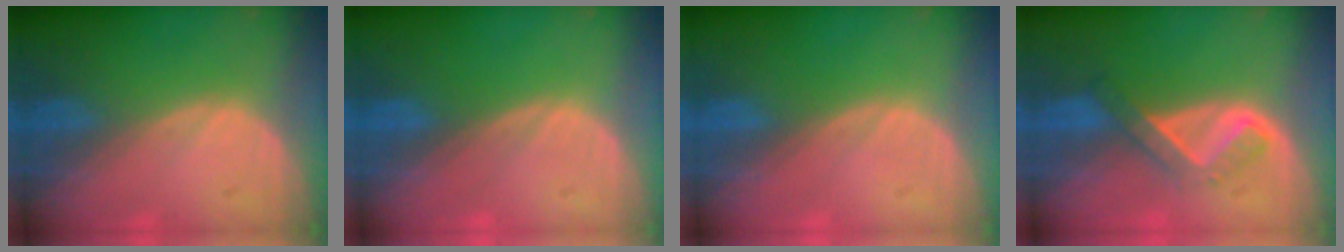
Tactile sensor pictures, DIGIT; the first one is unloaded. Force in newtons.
{"total": 0.0}
{"total": 0.0}
{"total": 5.1, "press": 4.4, "slide": 2.6}